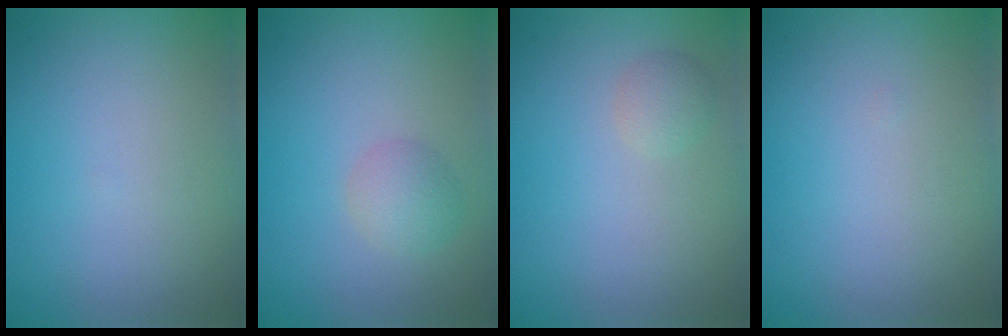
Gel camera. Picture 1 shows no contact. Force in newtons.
{"total": 1.8, "press": 1.8, "slide": 0.0}
{"total": 1.3, "press": 1.3, "slide": 0.1}
{"total": 0.0}